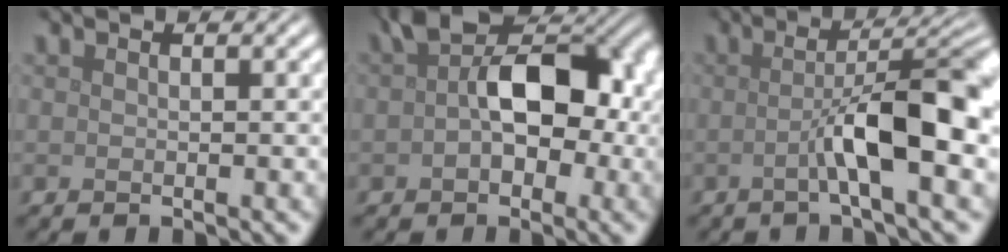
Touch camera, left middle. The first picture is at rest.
{"total": 8.9, "force": [0.9, 5.5, 6.9], "torque": [-0.096, 0.011, 0.009]}
{"total": 8.2, "force": [-1.2, 1.9, 7.9], "torque": [-0.119, 0.006, -0.021]}